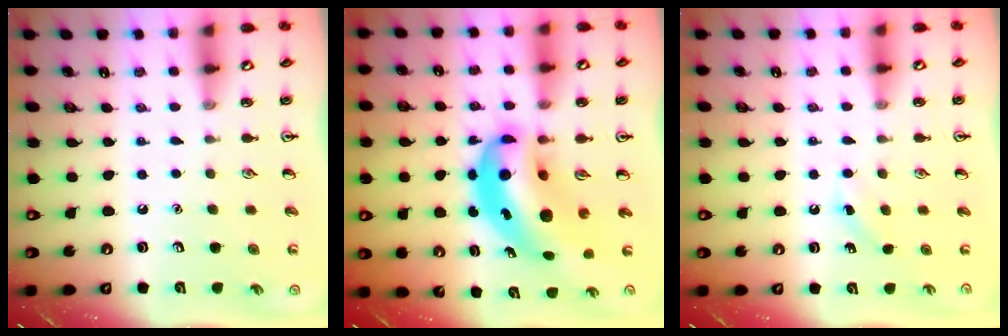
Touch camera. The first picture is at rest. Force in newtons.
{"total": 13.1, "press": 12.5, "slide": 4.0}
{"total": 2.8, "press": 2.6, "slide": 0.9}